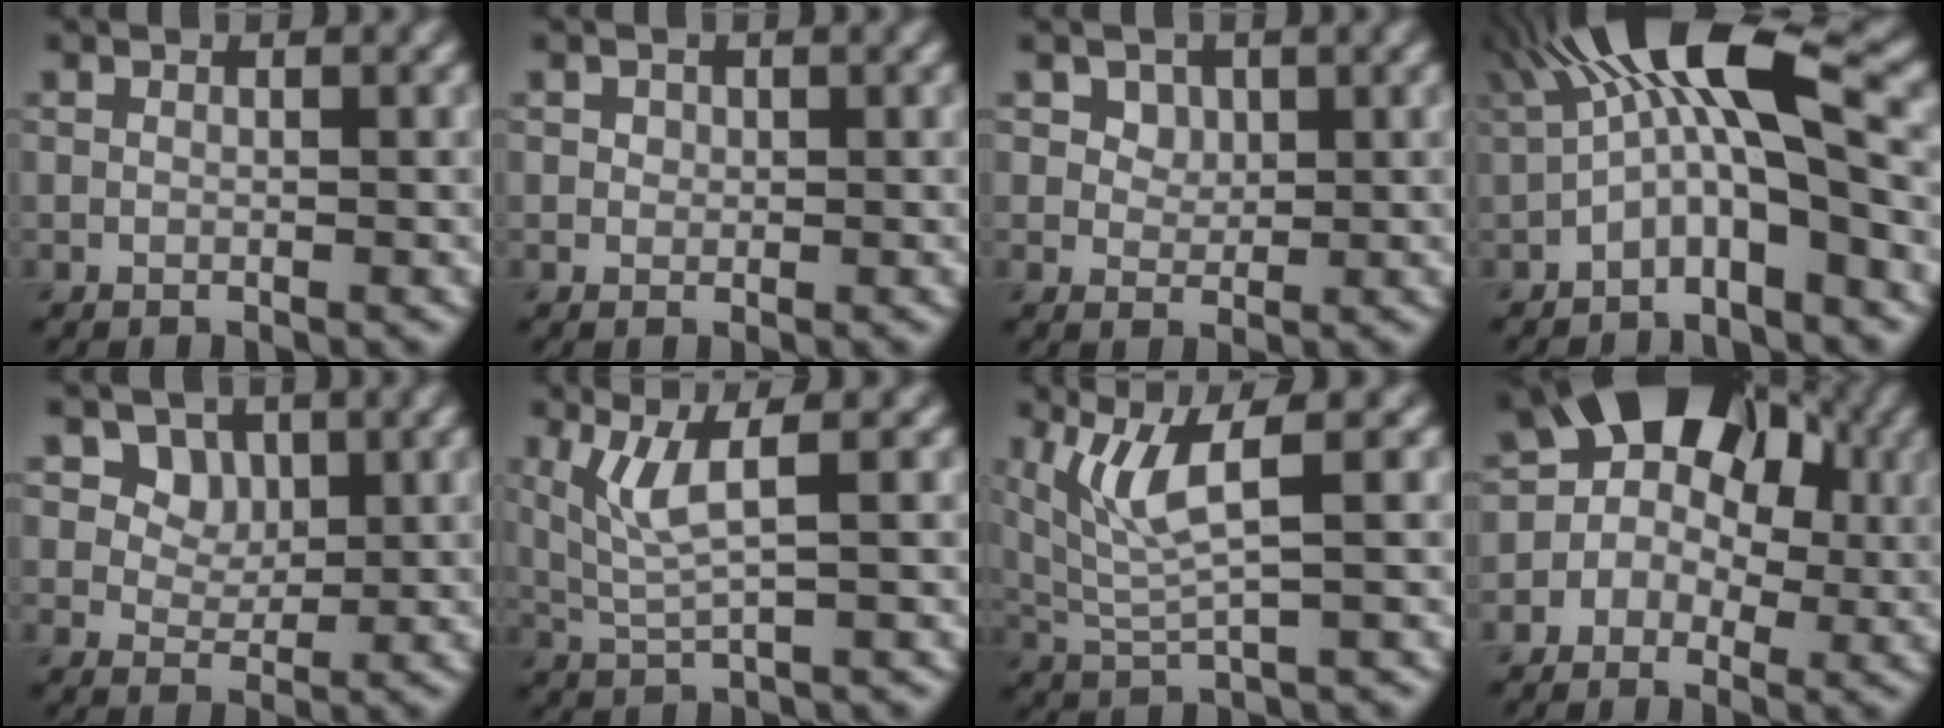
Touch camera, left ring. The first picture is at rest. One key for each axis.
{"total": 0.7, "fx": 0.2, "fy": 0.6, "fz": 0.2, "tx": 0.000, "ty": -0.003, "tz": 0.004}
{"total": 2.5, "fx": 1.4, "fy": 1.8, "fz": 1.0, "tx": -0.026, "ty": -0.013, "tz": 0.038}
{"total": 9.6, "fx": 0.0, "fy": 3.5, "fz": 9.0, "tx": -0.151, "ty": 0.032, "tz": -0.015}
{"total": 4.8, "fx": 2.5, "fy": 3.6, "fz": 2.0, "tx": -0.045, "ty": -0.019, "tz": 0.055}
{"total": 3.7, "fx": 1.3, "fy": 0.7, "fz": 3.4, "tx": -0.075, "ty": -0.003, "tz": 0.033}
{"total": 4.8, "fx": 1.9, "fy": 1.0, "fz": 4.3, "tx": -0.094, "ty": -0.001, "tz": 0.046}
{"total": 10.4, "fx": 2.5, "fy": 8.2, "fz": 5.8, "tx": -0.054, "ty": 0.053, "tz": -0.011}